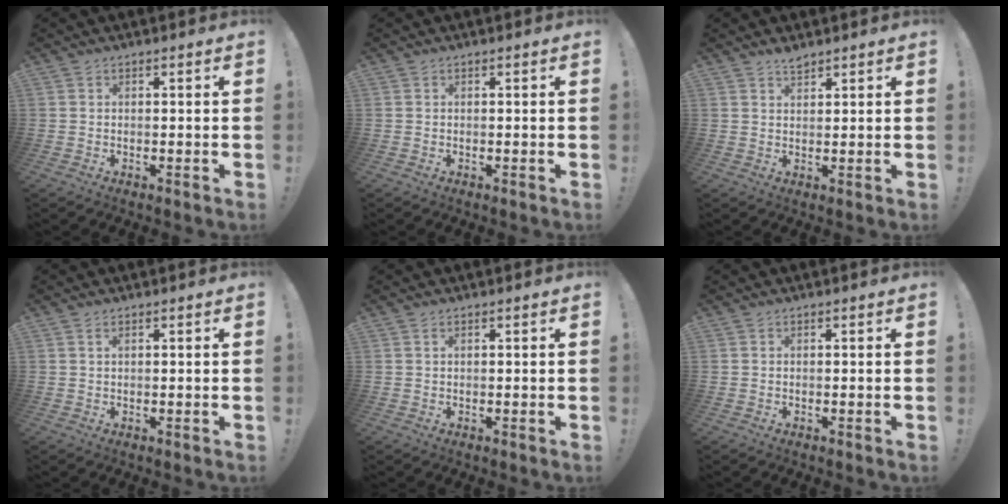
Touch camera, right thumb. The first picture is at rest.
{"total": 0.0}
{"total": 2.7, "force": [2.4, 0.7, 0.9], "torque": [-0.007, -0.019, 0.041]}
{"total": 1.0, "force": [0.5, 0.3, 0.8], "torque": [-0.011, -0.002, 0.008]}
{"total": 0.6, "force": [0.3, 0.1, 0.5], "torque": [-0.011, 0.002, 0.006]}
{"total": 0.0}